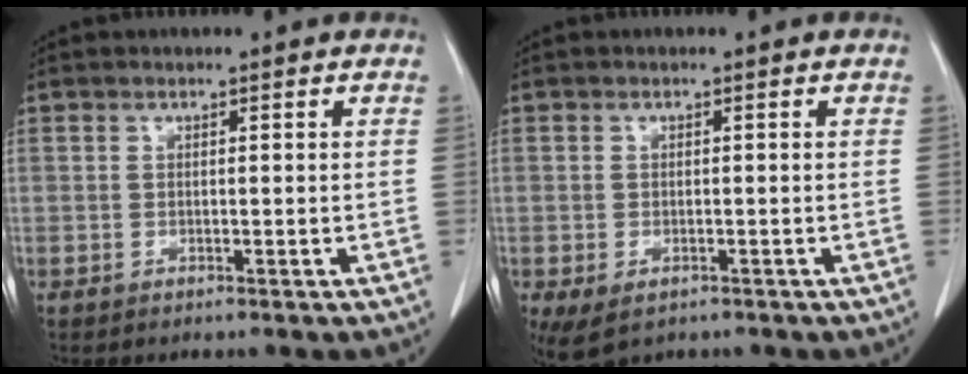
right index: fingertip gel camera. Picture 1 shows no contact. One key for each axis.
{"total": 7.9, "fx": -3.8, "fy": 5.1, "fz": 4.8, "tx": -0.120, "ty": -0.010, "tz": -0.054}